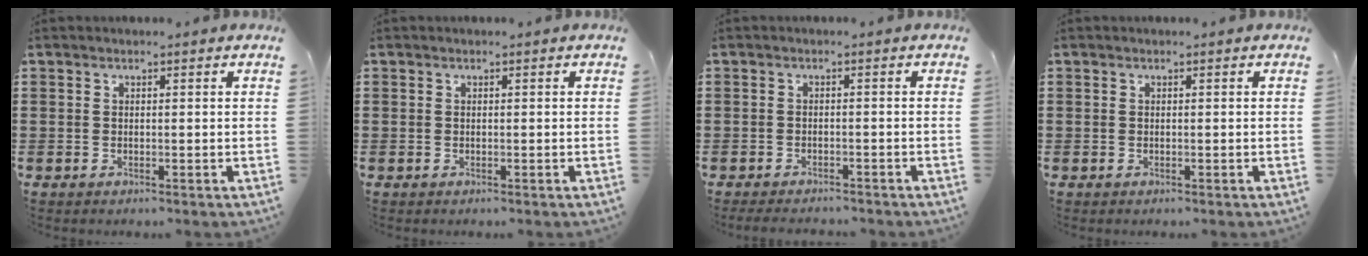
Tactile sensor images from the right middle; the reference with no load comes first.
{"total": 0.0}
{"total": 1.6, "force": [-1.6, 0.1, 0.1], "torque": [-0.007, -0.001, -0.034]}
{"total": 0.0}